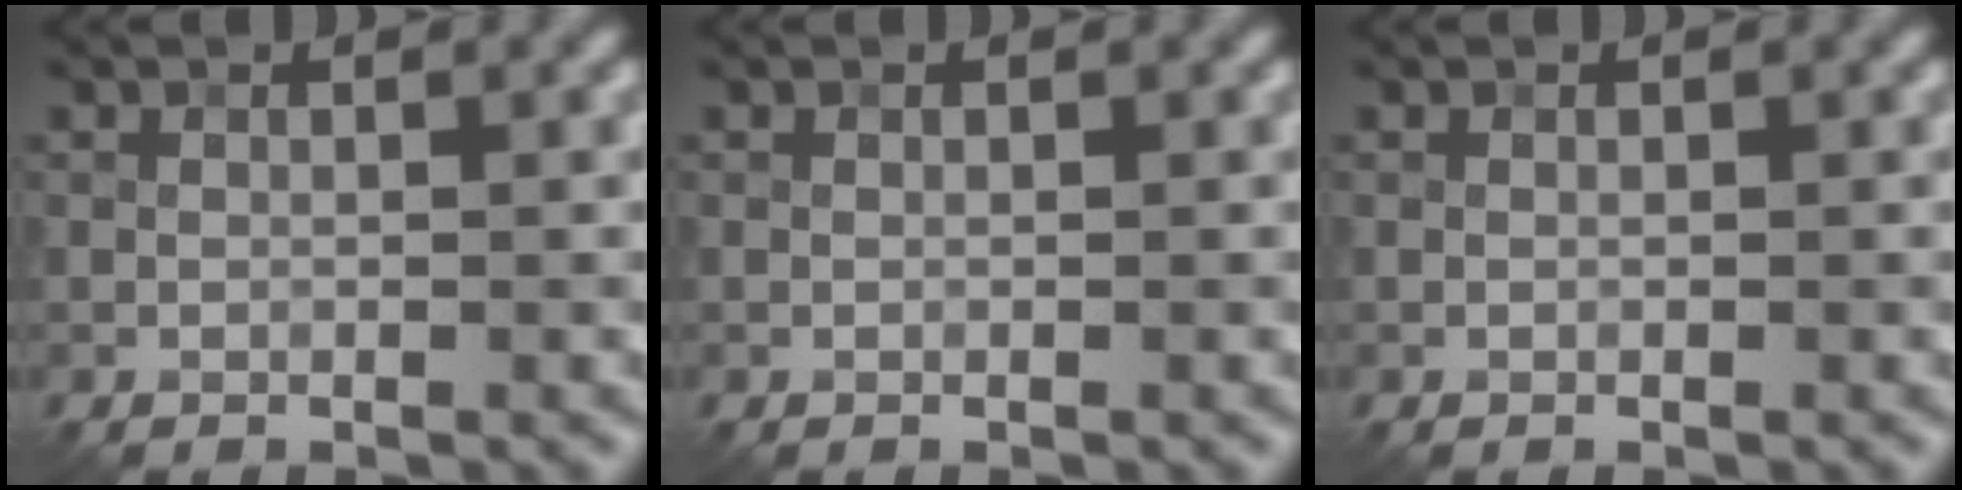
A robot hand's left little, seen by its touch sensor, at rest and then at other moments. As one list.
[{"total": 0.0}, {"total": 0.0}]